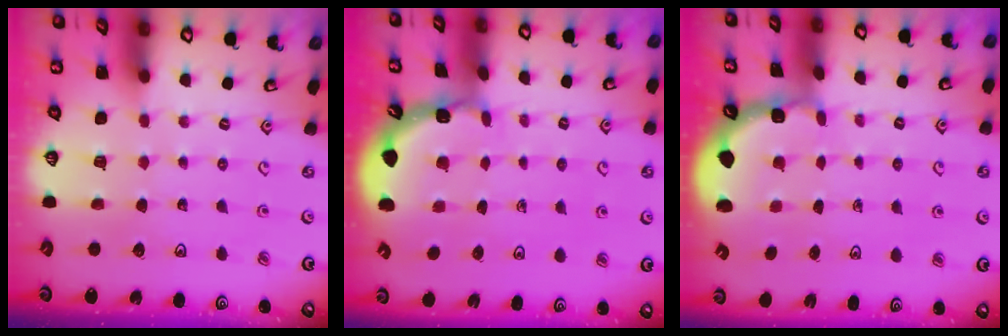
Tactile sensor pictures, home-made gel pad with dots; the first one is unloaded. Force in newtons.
{"total": 1.9, "press": 1.9, "slide": 0.1}
{"total": 1.8, "press": 1.6, "slide": 0.8}